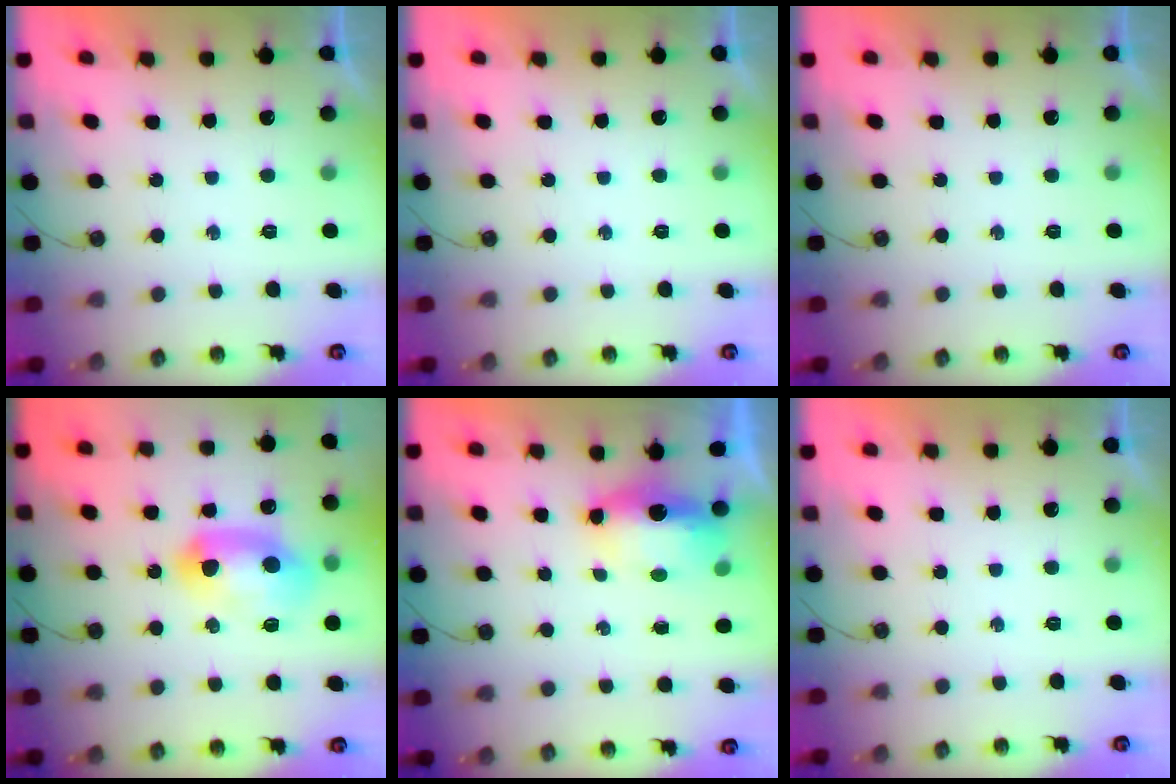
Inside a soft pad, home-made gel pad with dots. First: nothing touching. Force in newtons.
{"total": 0.0}
{"total": 0.0}
{"total": 14.2, "press": 14.2, "slide": 0.8}
{"total": 15.8, "press": 9.3, "slide": 12.8}
{"total": 0.0}